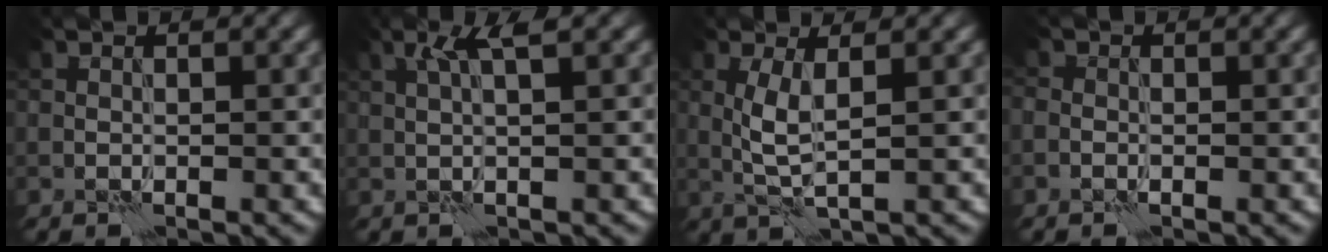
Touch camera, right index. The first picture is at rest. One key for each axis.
{"total": 2.8, "fx": 1.3, "fy": 0.1, "fz": 2.5, "tx": -0.052, "ty": 0.004, "tz": 0.026}
{"total": 2.8, "fx": 0.3, "fy": 0.5, "fz": 2.8, "tx": -0.060, "ty": -0.004, "tz": 0.009}
{"total": 0.8, "fx": -0.2, "fy": 0.8, "fz": 0.2, "tx": -0.002, "ty": -0.003, "tz": -0.007}